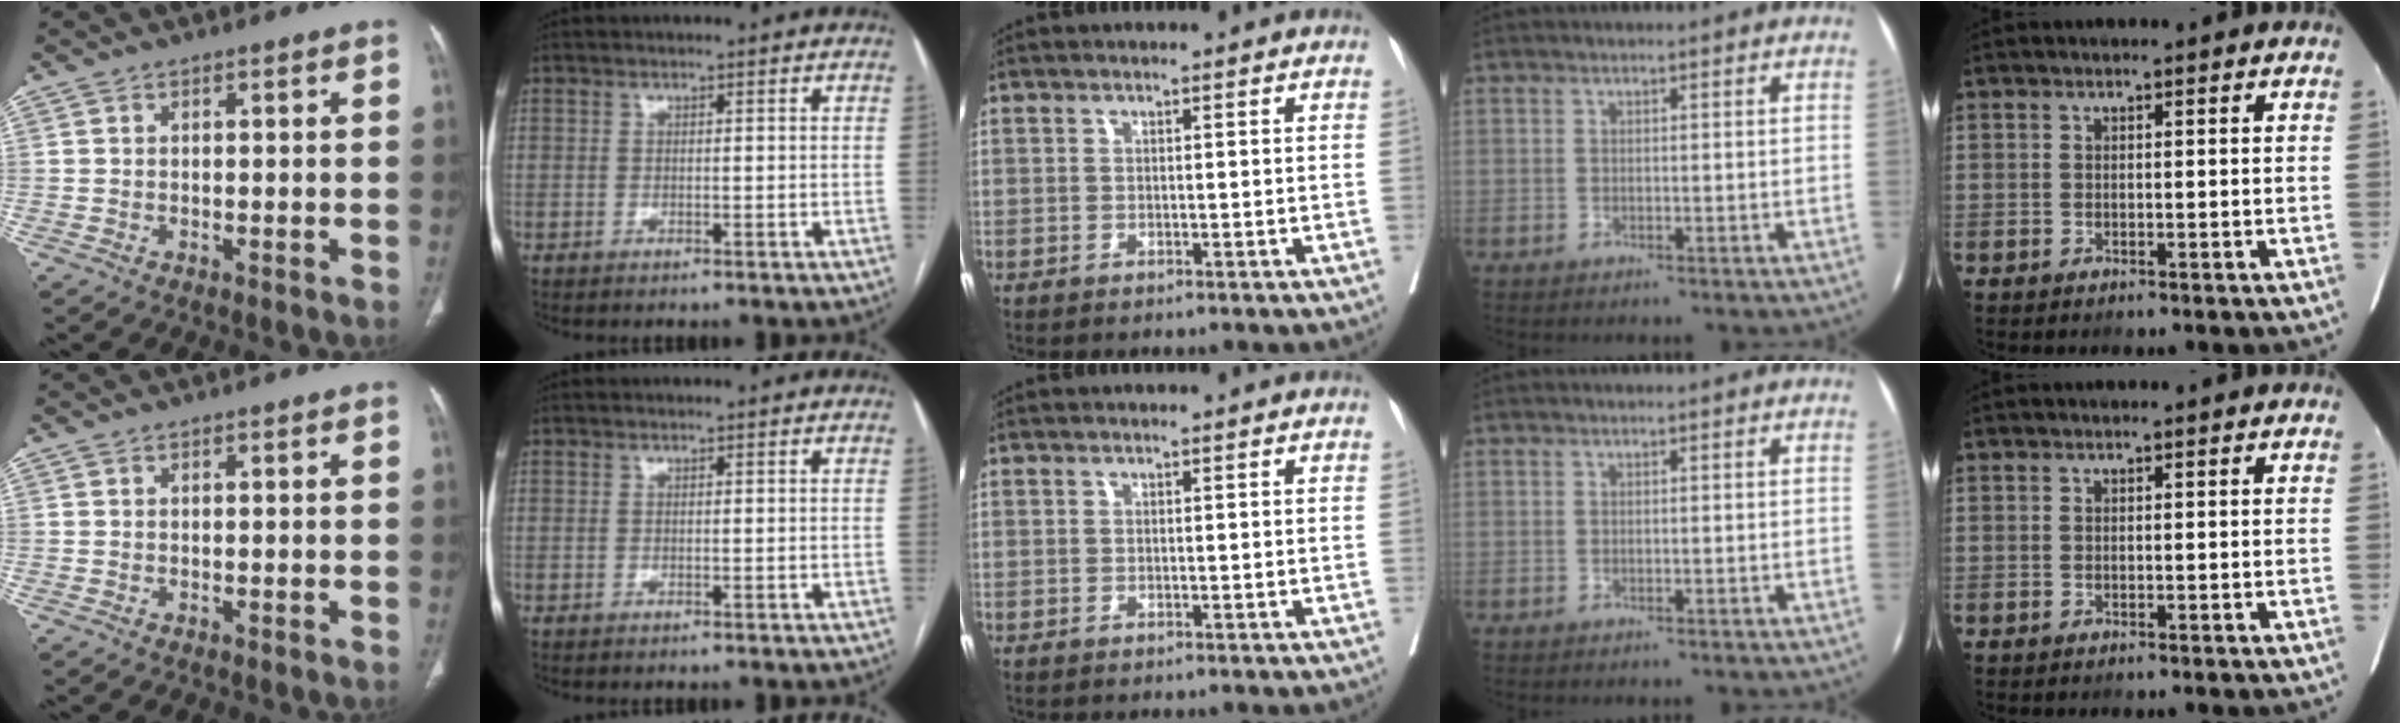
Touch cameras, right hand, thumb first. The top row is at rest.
{}